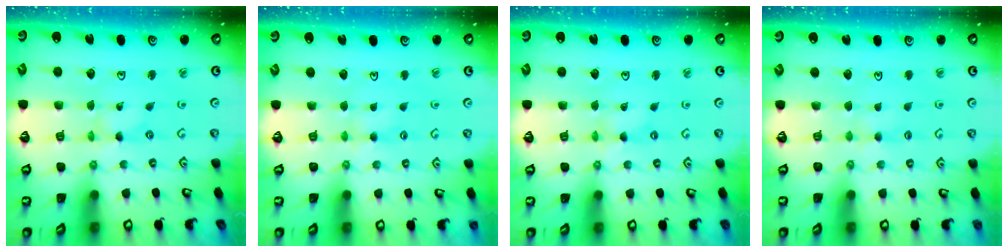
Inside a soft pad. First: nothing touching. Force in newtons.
{"total": 2.1, "press": 2.1, "slide": 0.4}
{"total": 0.0}
{"total": 1.7, "press": 1.7, "slide": 0.3}